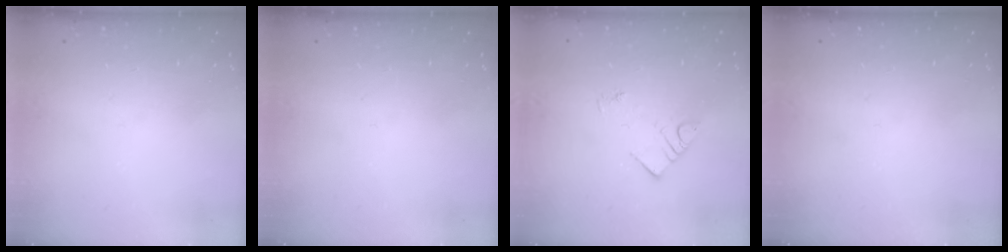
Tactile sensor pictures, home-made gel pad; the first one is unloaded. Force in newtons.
{"total": 0.0}
{"total": 3.8, "press": 3.8, "slide": 0.4}
{"total": 0.0}